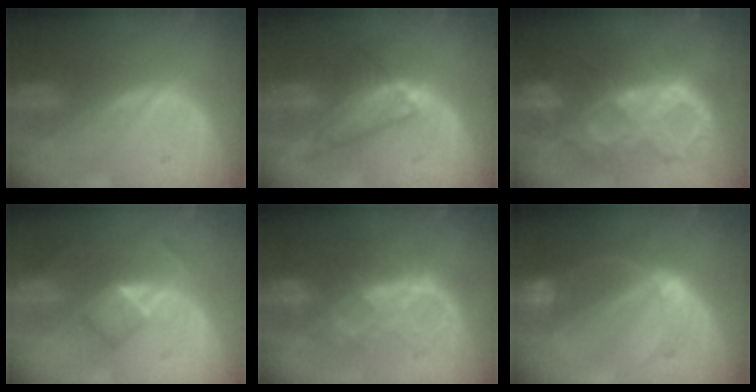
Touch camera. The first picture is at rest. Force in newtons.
{"total": 7.6, "press": 6.4, "slide": 4.0}
{"total": 10.6, "press": 8.9, "slide": 5.7}
{"total": 5.3, "press": 4.5, "slide": 2.7}
{"total": 6.5, "press": 6.5, "slide": 0.7}
{"total": 6.7, "press": 5.9, "slide": 3.2}